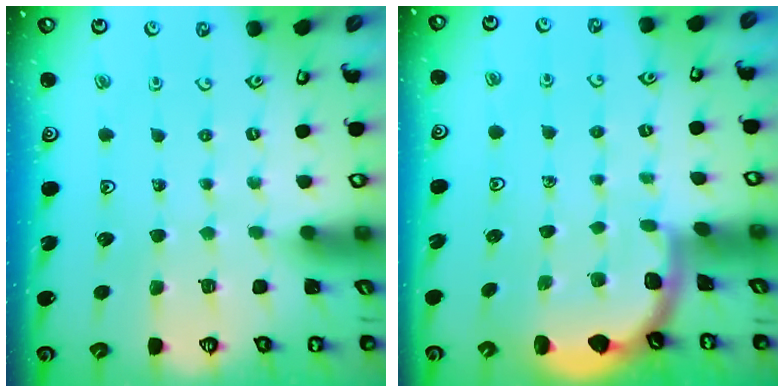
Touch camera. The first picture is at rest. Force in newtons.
{"total": 1.8, "press": 1.8, "slide": 0.1}